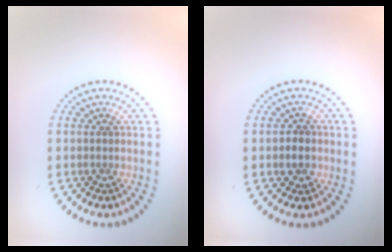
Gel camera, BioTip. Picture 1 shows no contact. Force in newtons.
{"total": 1.4, "press": 1.4, "slide": 0.4}